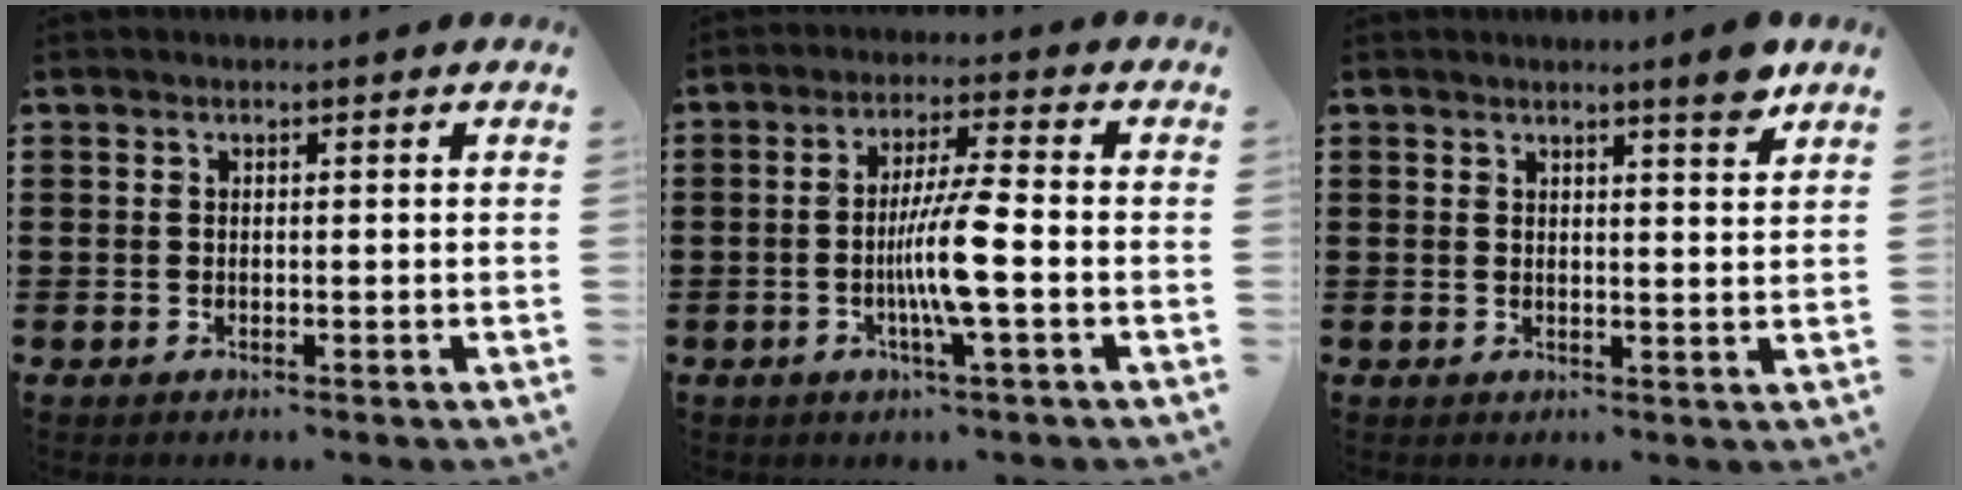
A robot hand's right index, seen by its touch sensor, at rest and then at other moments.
{"total": 7.8, "force": [-1.8, 0.0, 7.6], "torque": [-0.143, -0.012, -0.039]}
{"total": 3.9, "force": [3.1, 0.0, 2.3], "torque": [-0.038, -0.008, 0.051]}